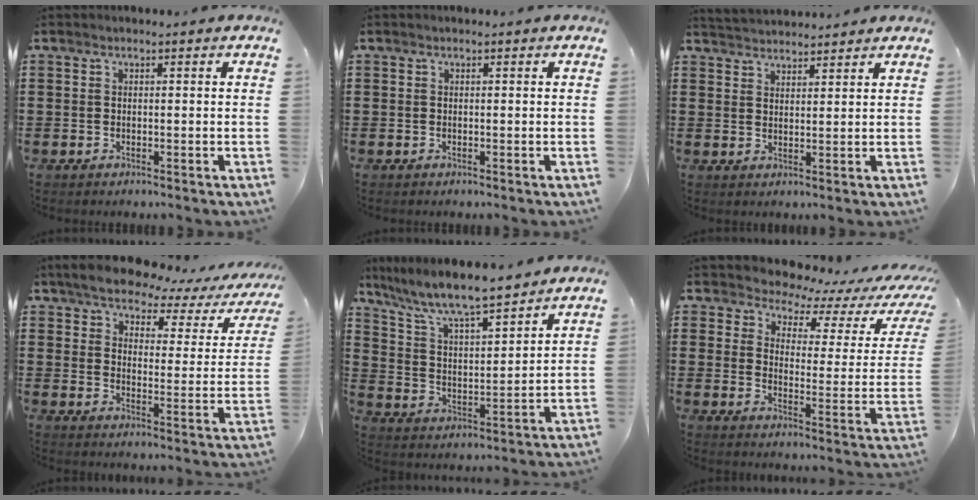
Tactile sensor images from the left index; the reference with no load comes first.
{"total": 0.0}
{"total": 2.7, "force": [2.7, 0.0, -0.3], "torque": [-0.003, -0.007, 0.051]}
{"total": 5.5, "force": [5.1, 1.2, 1.8], "torque": [-0.066, -0.027, 0.085]}
{"total": 7.4, "force": [6.6, 0.6, 3.2], "torque": [-0.091, -0.042, 0.110]}
{"total": 4.4, "force": [4.0, 1.6, 0.8], "torque": [-0.037, -0.035, 0.062]}